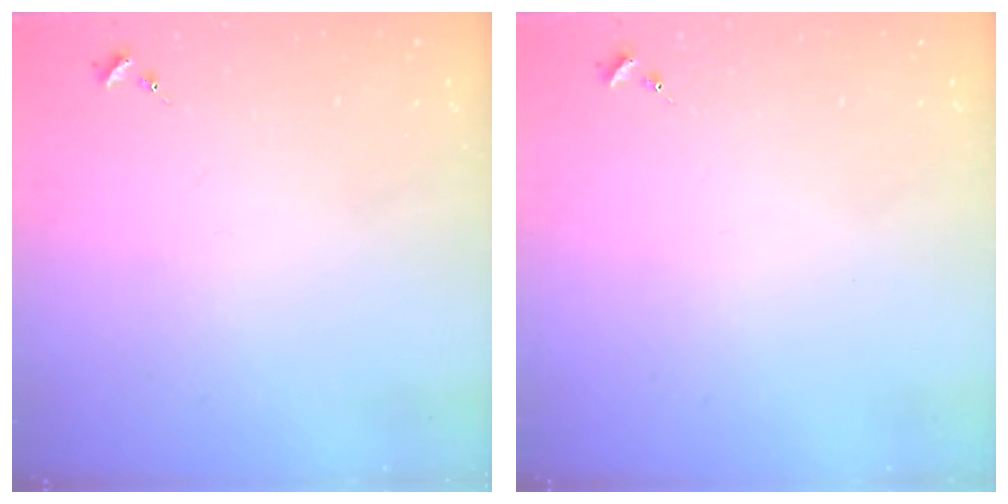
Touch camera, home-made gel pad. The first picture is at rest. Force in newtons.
{"total": 0.0}